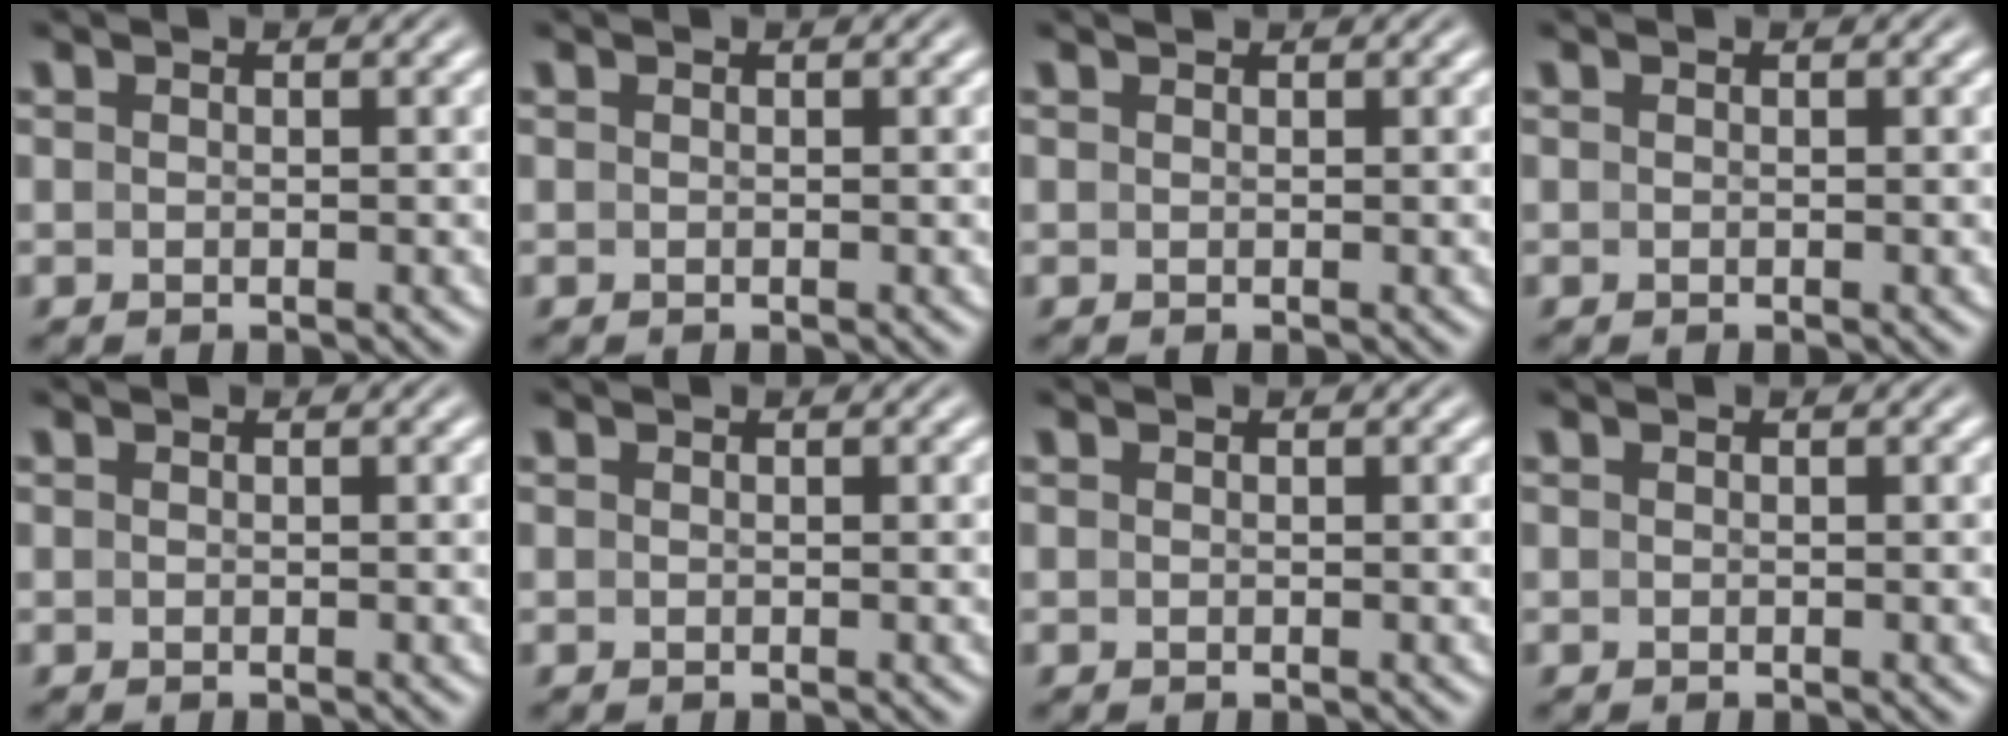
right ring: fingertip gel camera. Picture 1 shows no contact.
{"total": 0.0}
{"total": 0.6, "force": [0.4, -0.5, -0.1], "torque": [0.006, -0.002, 0.010]}
{"total": 0.0}
{"total": 0.0}
{"total": 0.0}
{"total": 0.0}
{"total": 0.0}